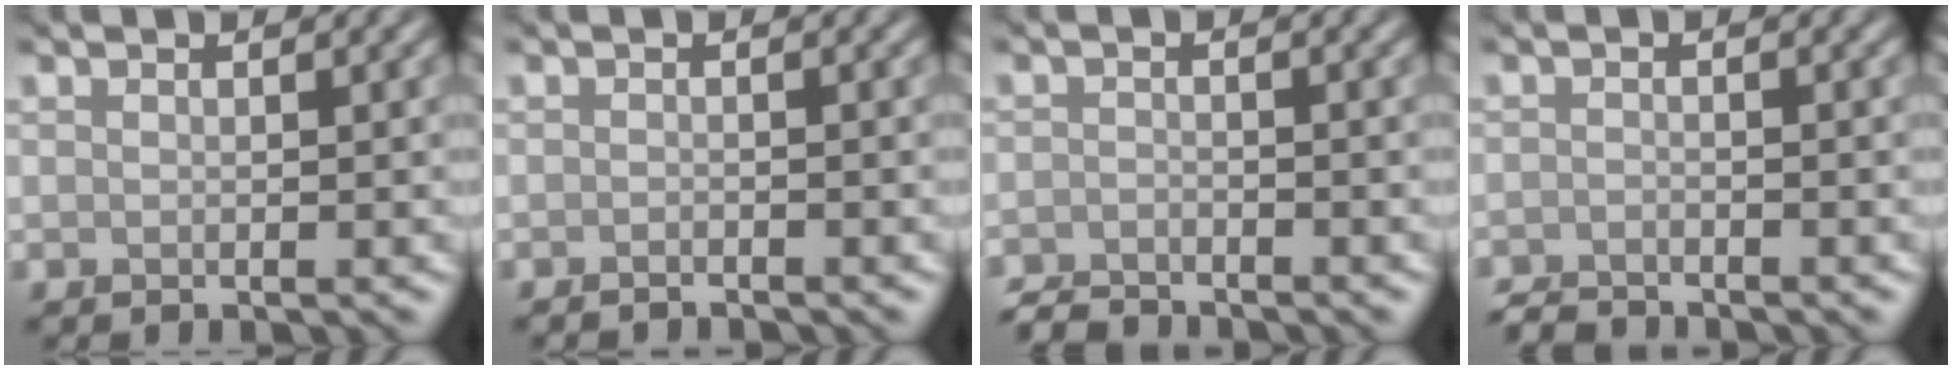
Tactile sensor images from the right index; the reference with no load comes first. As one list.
[{"total": 1.2, "force": [-1.2, 0.1, 0.3], "torque": [-0.001, -0.003, -0.021]}, {"total": 2.6, "force": [-2.5, 0.3, 0.4], "torque": [-0.006, -0.005, -0.053]}, {"total": 2.1, "force": [-2.1, 0.2, 0.3], "torque": [-0.003, -0.004, -0.043]}]